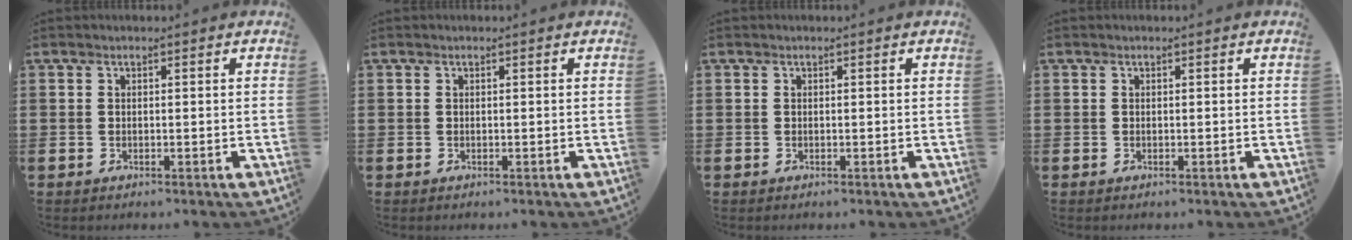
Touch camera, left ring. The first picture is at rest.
{"total": 0.0}
{"total": 0.0}
{"total": 0.0}